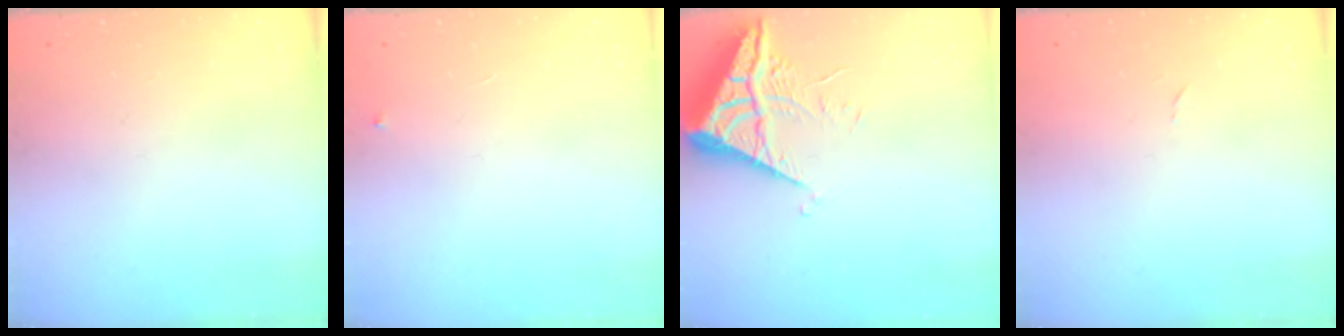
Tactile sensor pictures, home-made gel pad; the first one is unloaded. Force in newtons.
{"total": 3.0, "press": 2.9, "slide": 0.4}
{"total": 6.6, "press": 6.6, "slide": 0.6}
{"total": 2.4, "press": 2.4, "slide": 0.4}